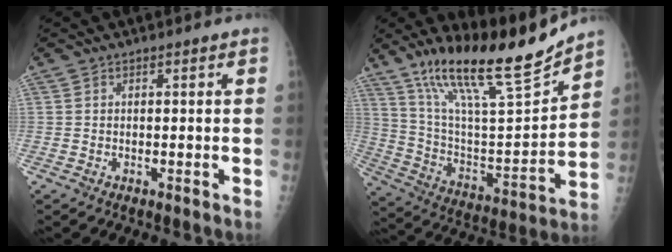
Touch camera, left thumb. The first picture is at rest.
{"total": 22.3, "force": [17.4, 3.2, 13.6], "torque": [-0.204, -0.084, 0.310]}